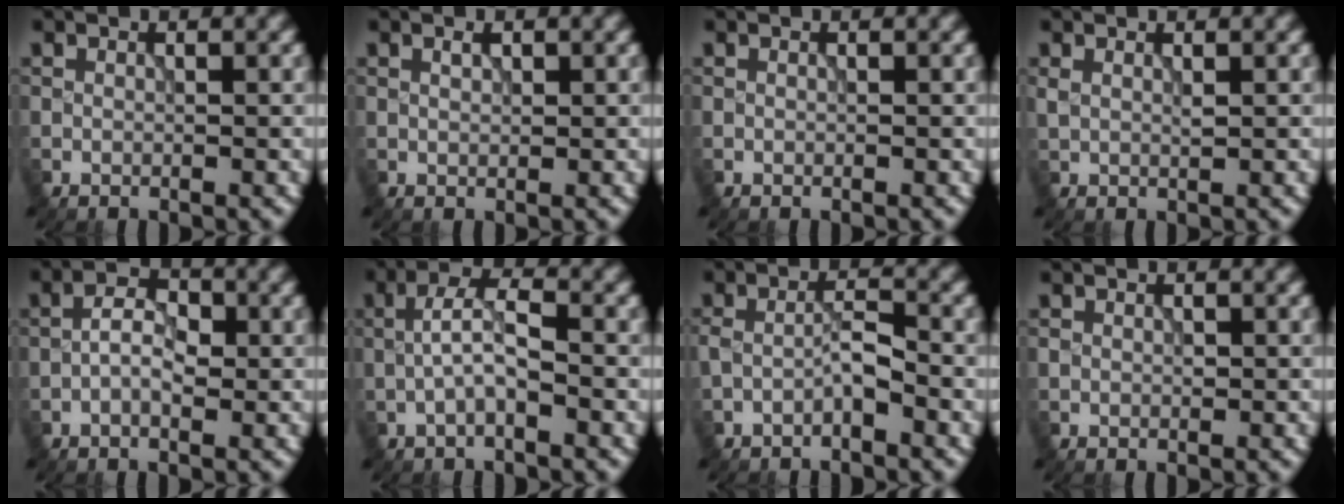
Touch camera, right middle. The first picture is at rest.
{"total": 0.8, "force": [0.4, 0.4, 0.5], "torque": [-0.011, 0.000, 0.009]}
{"total": 0.0}
{"total": 1.0, "force": [0.5, 0.5, 0.8], "torque": [-0.021, -0.002, 0.014]}
{"total": 3.0, "force": [-0.7, 1.7, 2.5], "torque": [-0.042, 0.007, -0.018]}
{"total": 3.3, "force": [-0.7, 1.2, 3.0], "torque": [-0.058, 0.010, -0.018]}
{"total": 2.0, "force": [-1.1, 0.5, 1.6], "torque": [-0.030, 0.007, -0.026]}
{"total": 0.6, "force": [0.0, 0.5, 0.4], "torque": [-0.007, -0.002, 0.001]}